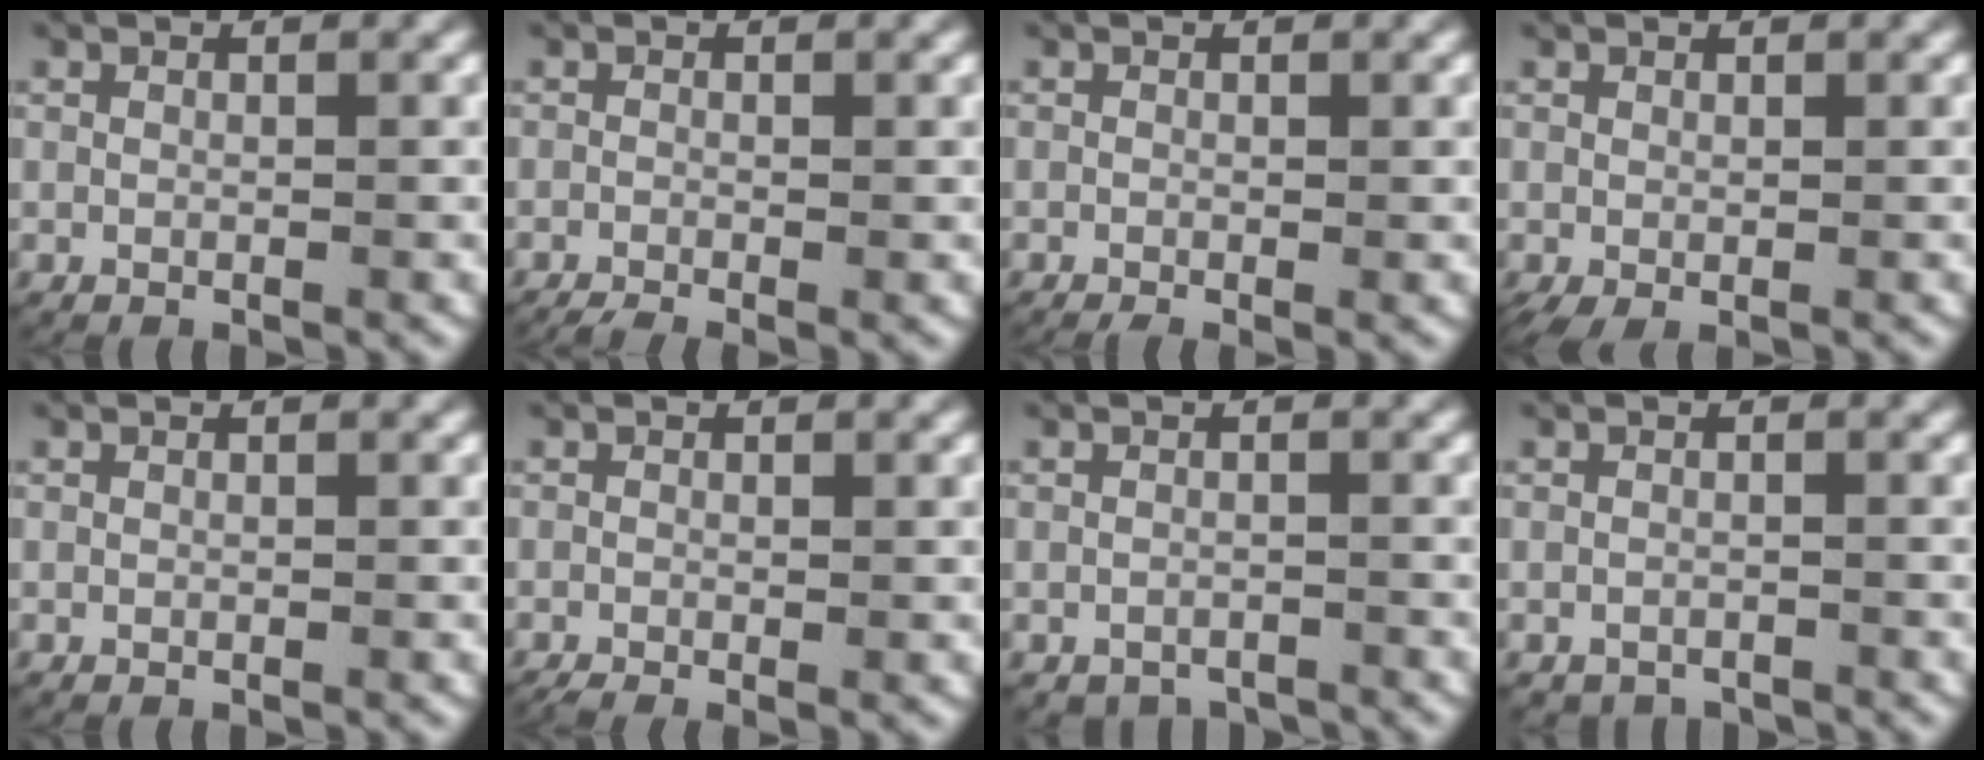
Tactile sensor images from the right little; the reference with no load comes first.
{"total": 1.5, "force": [-1.3, 0.3, 0.7], "torque": [-0.012, -0.010, -0.020]}
{"total": 0.9, "force": [-0.7, 0.2, 0.6], "torque": [-0.008, -0.006, -0.010]}
{"total": 1.2, "force": [-0.5, 0.6, 0.9], "torque": [-0.019, -0.009, -0.004]}
{"total": 0.0}
{"total": 1.0, "force": [-0.8, 0.3, 0.6], "torque": [-0.009, -0.009, -0.011]}
{"total": 1.9, "force": [-1.6, 1.0, 0.1], "torque": [-0.001, -0.007, -0.025]}
{"total": 1.3, "force": [-1.1, 0.7, -0.1], "torque": [-0.002, -0.007, -0.016]}